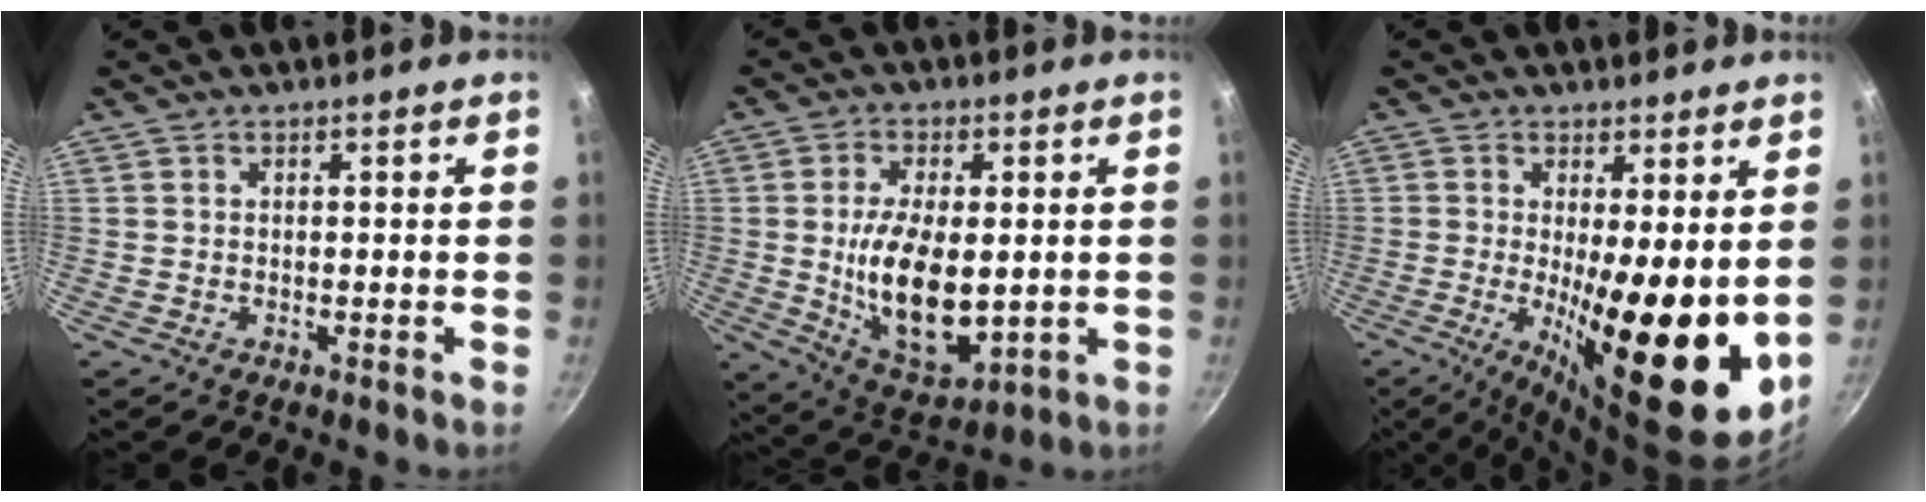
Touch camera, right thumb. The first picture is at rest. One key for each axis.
{"total": 15.3, "fx": -0.3, "fy": 7.8, "fz": 13.2, "tx": -0.224, "ty": -0.013, "tz": 0.010}
{"total": 17.1, "fx": -0.1, "fy": 4.6, "fz": 16.5, "tx": -0.236, "ty": -0.031, "tz": 0.005}